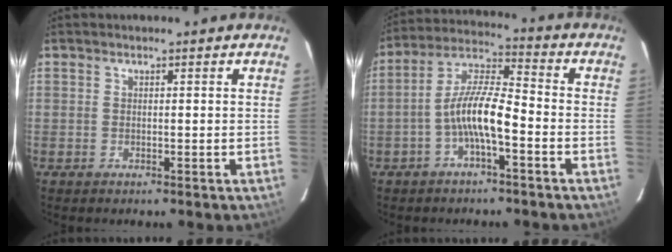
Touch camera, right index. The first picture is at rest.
{"total": 9.0, "force": [-3.5, 2.0, 8.0], "torque": [-0.171, 0.015, -0.068]}